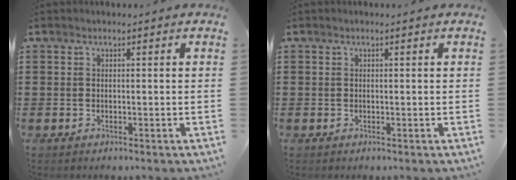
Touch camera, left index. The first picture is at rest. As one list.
[{"total": 0.0}]